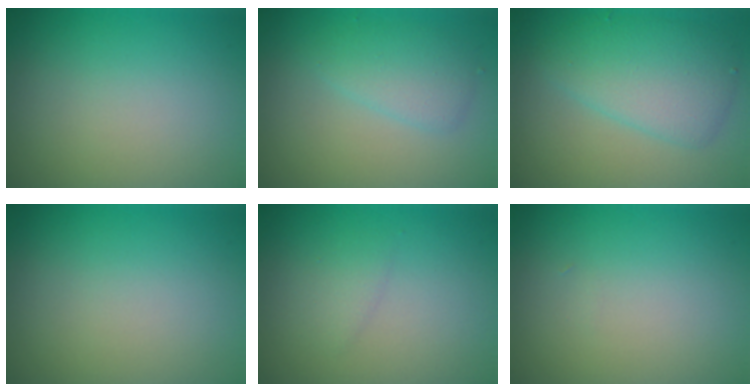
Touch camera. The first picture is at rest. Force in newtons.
{"total": 2.6, "press": 2.6, "slide": 0.0}
{"total": 4.8, "press": 4.8, "slide": 0.0}
{"total": 0.0}
{"total": 1.2, "press": 1.2, "slide": 0.1}
{"total": 0.0}